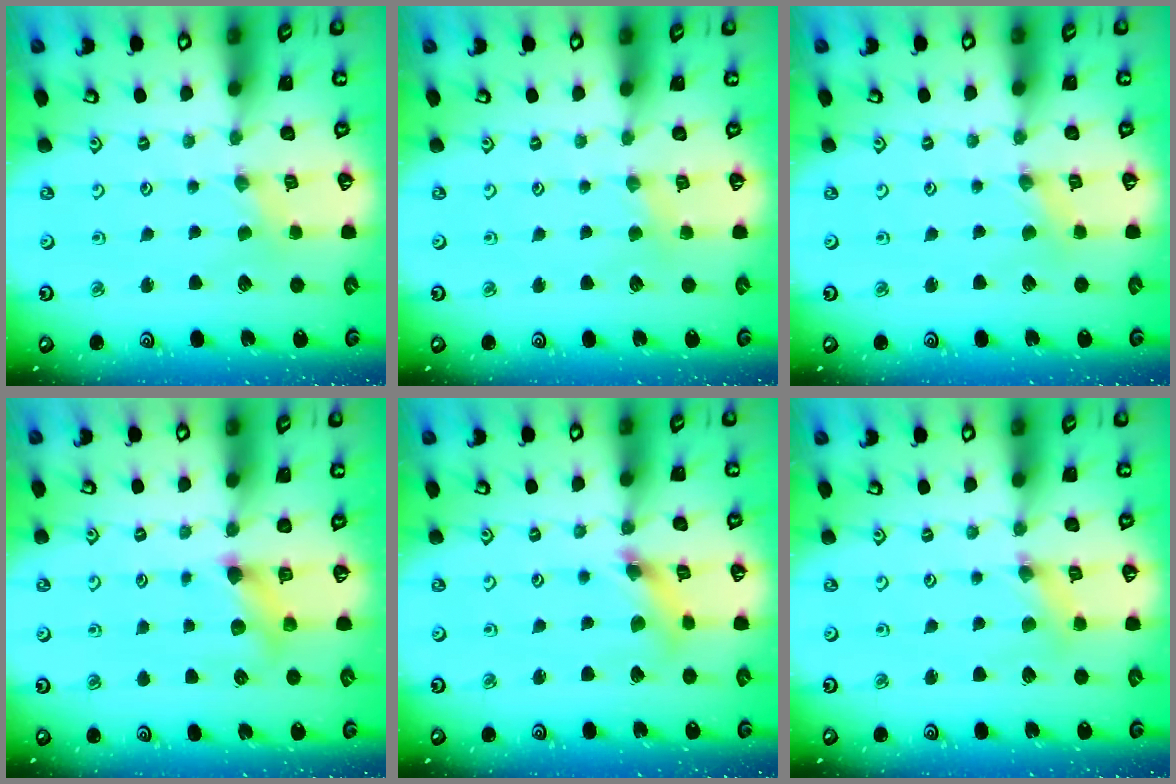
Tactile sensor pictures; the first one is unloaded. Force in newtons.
{"total": 2.2, "press": 2.1, "slide": 0.4}
{"total": 0.0}
{"total": 5.9, "press": 5.9, "slide": 0.7}
{"total": 6.3, "press": 6.3, "slide": 0.7}
{"total": 2.3, "press": 2.3, "slide": 0.4}